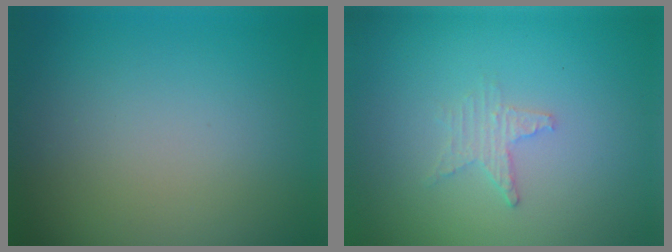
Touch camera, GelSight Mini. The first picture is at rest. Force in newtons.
{"total": 1.5, "press": 1.4, "slide": 0.3}